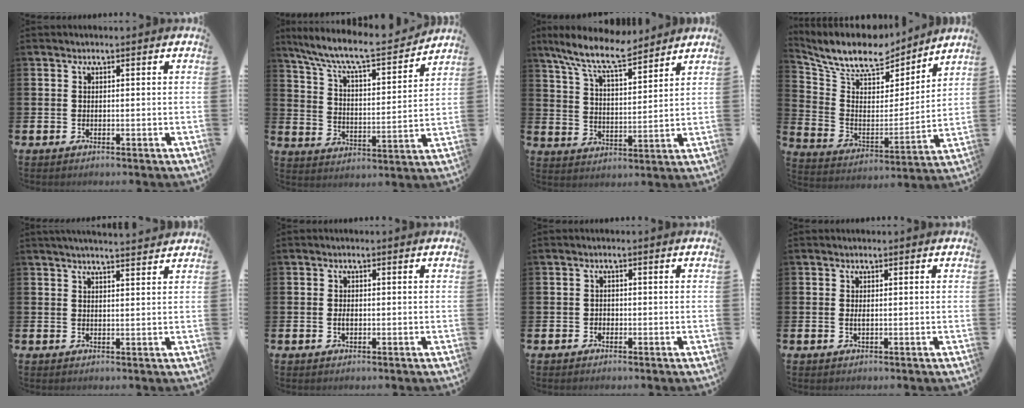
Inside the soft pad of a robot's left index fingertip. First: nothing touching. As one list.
[{"total": 9.5, "force": [8.5, 1.6, 3.8], "torque": [-0.103, -0.060, 0.141]}, {"total": 9.8, "force": [8.6, 1.8, 4.5], "torque": [-0.119, -0.038, 0.154]}, {"total": 9.9, "force": [8.7, 3.5, 3.1], "torque": [-0.106, -0.058, 0.151]}, {"total": 3.0, "force": [2.9, -0.3, 0.4], "torque": [-0.009, -0.015, 0.052]}, {"total": 1.2, "force": [-0.2, 0.6, 1.0], "torque": [-0.017, 0.003, -0.005]}, {"total": 1.0, "force": [-0.5, 0.8, 0.2], "torque": [-0.004, 0.003, -0.012]}, {"total": 0.7, "force": [0.1, 0.2, 0.7], "torque": [-0.011, 0.001, 0.000]}]